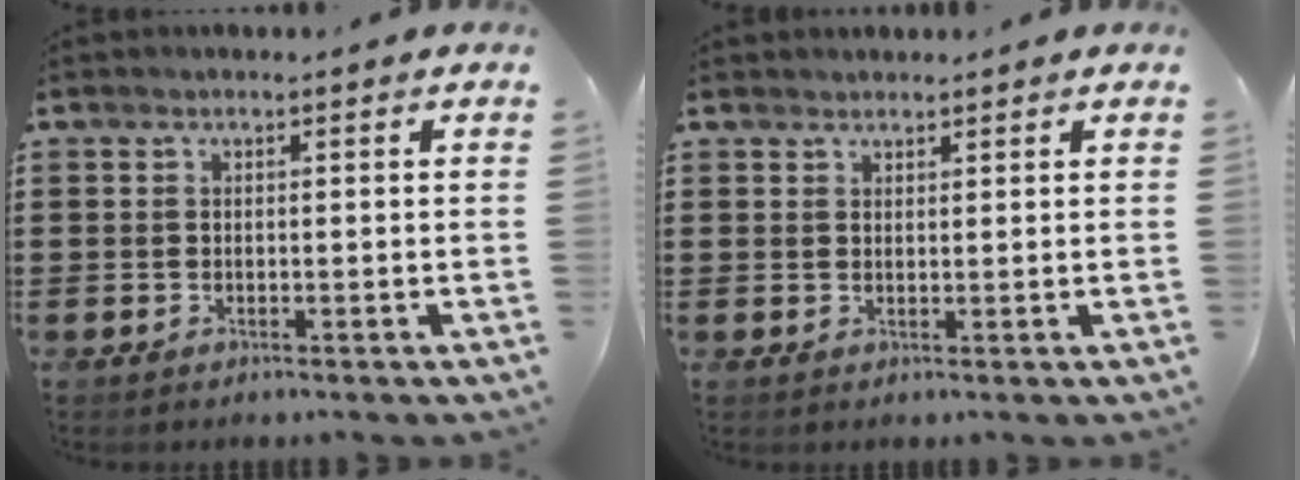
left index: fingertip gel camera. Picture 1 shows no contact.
{"total": 1.5, "force": [1.5, 0.4, -0.1], "torque": [-0.001, 0.001, 0.029]}